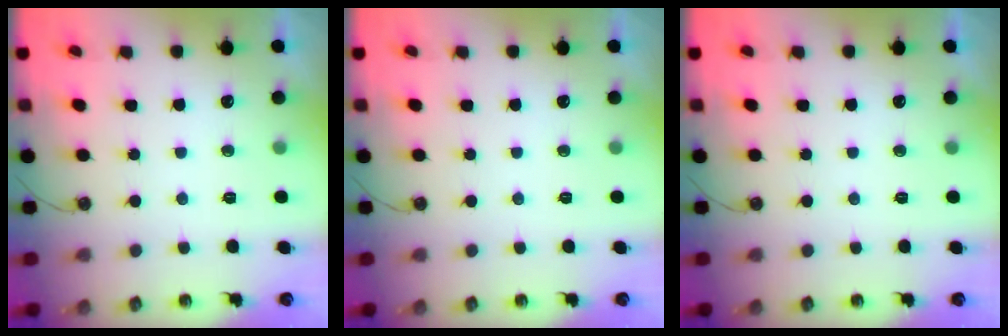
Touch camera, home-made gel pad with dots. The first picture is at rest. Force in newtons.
{"total": 0.0}
{"total": 0.0}